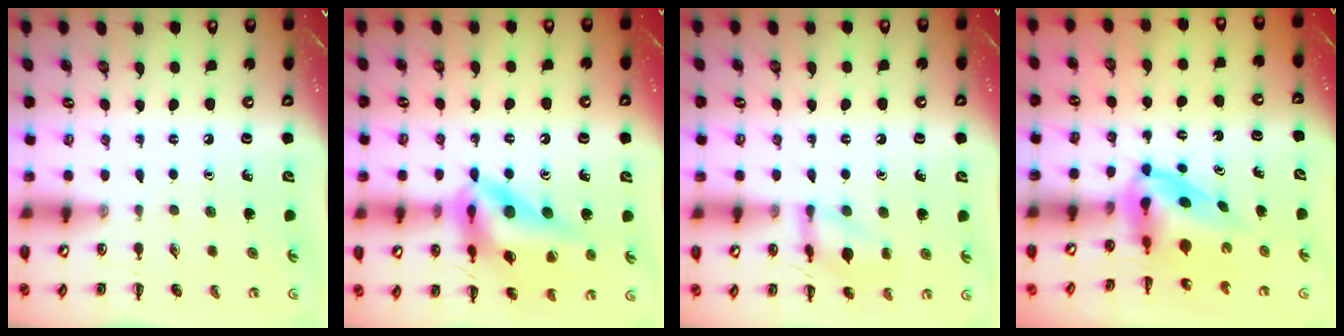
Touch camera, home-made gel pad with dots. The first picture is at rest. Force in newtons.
{"total": 18.4, "press": 18.1, "slide": 3.7}
{"total": 10.8, "press": 10.8, "slide": 0.4}
{"total": 4.3, "press": 4.2, "slide": 1.1}